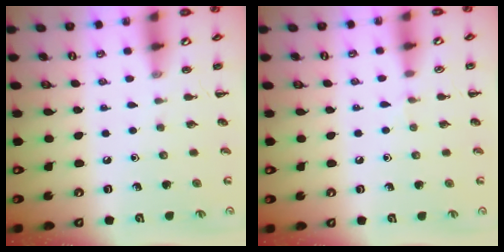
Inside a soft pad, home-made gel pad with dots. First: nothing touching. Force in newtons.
{"total": 3.0, "press": 2.8, "slide": 1.2}